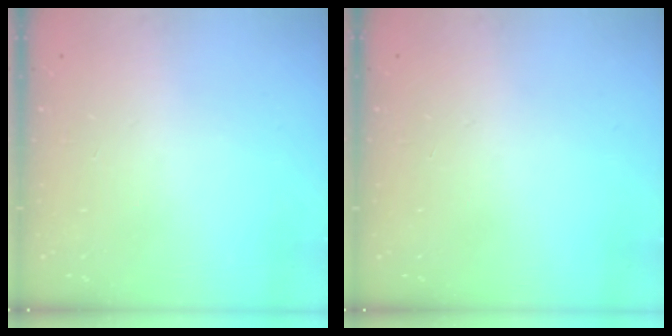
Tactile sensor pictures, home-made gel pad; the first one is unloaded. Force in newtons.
{"total": 0.0}